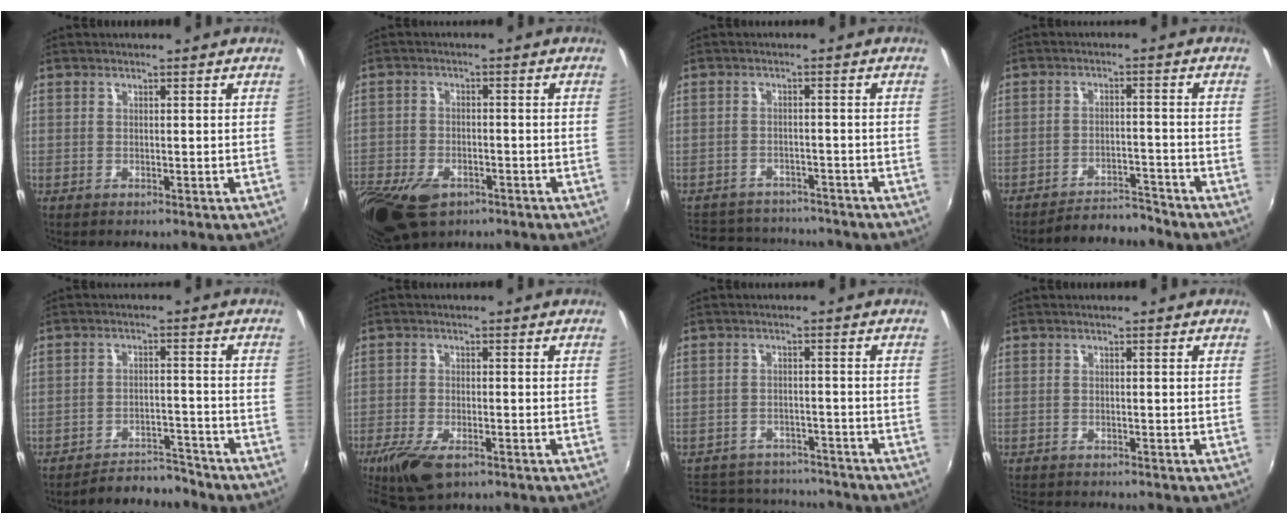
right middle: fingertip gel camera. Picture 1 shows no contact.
{"total": 15.5, "force": [-9.2, 9.1, 8.7], "torque": [-0.233, -0.043, -0.158]}
{"total": 12.3, "force": [-10.8, 4.8, 3.2], "torque": [-0.087, 0.022, -0.152]}
{"total": 6.9, "force": [-6.8, 0.6, 0.7], "torque": [-0.035, 0.007, -0.102]}
{"total": 7.9, "force": [-7.8, 1.0, 1.0], "torque": [-0.037, 0.010, -0.114]}
{"total": 8.7, "force": [-5.6, 3.4, 5.6], "torque": [-0.139, -0.030, -0.103]}
{"total": 15.0, "force": [-12.9, 6.4, 4.4], "torque": [-0.114, 0.026, -0.171]}
{"total": 4.7, "force": [-4.5, 0.5, 1.3], "torque": [-0.037, -0.018, -0.076]}